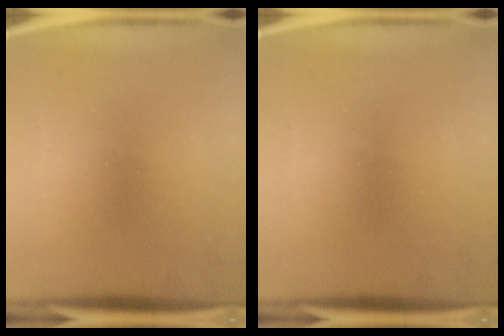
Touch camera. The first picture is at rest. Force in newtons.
{"total": 0.0}